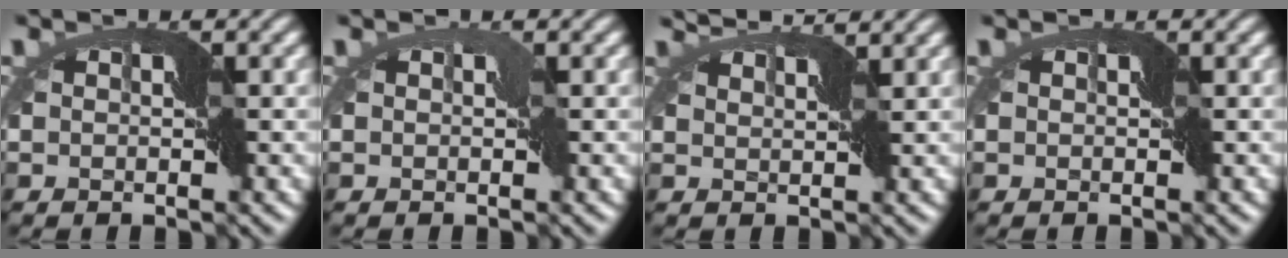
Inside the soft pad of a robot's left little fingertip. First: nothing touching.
{"total": 0.0}
{"total": 3.8, "force": [3.6, 0.4, 1.2], "torque": [-0.027, 0.012, 0.045]}
{"total": 0.0}